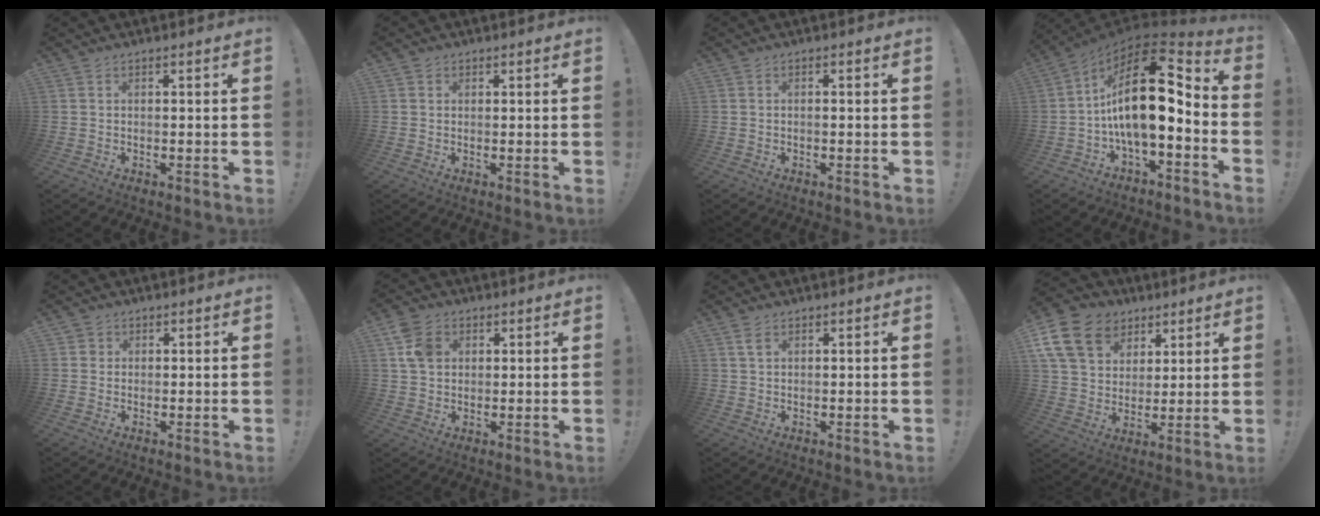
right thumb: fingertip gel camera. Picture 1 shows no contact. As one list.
[{"total": 1.3, "force": [0.5, 1.2, 0.3], "torque": [-0.004, 0.001, 0.009]}, {"total": 0.6, "force": [-0.5, -0.2, 0.4], "torque": [-0.006, -0.001, -0.009]}, {"total": 21.0, "force": [1.3, 9.7, 18.6], "torque": [-0.321, 0.000, 0.028]}, {"total": 1.8, "force": [0.4, 1.7, 0.4], "torque": [-0.007, 0.004, 0.007]}, {"total": 7.7, "force": [2.3, 6.1, 4.2], "torque": [-0.078, 0.007, 0.047]}, {"total": 2.0, "force": [1.1, 1.0, 1.4], "torque": [-0.022, -0.003, 0.019]}, {"total": 16.6, "force": [7.7, 12.5, 7.7], "torque": [-0.120, -0.033, 0.156]}]